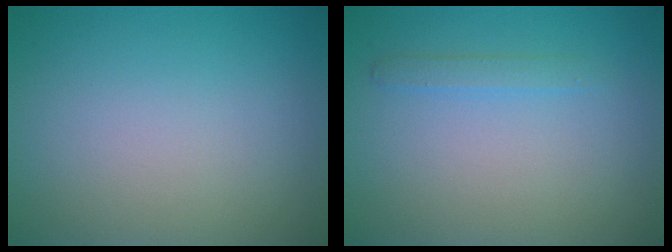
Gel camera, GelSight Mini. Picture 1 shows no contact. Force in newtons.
{"total": 1.1, "press": 1.1, "slide": 0.0}